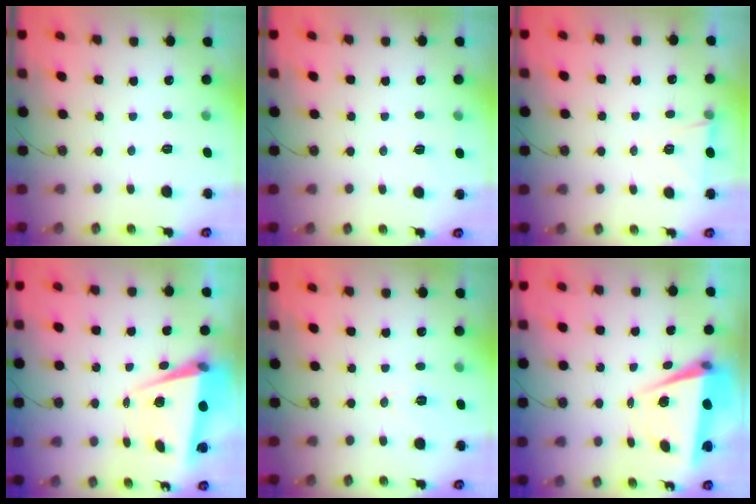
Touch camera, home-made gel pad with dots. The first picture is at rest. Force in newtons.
{"total": 3.9, "press": 1.9, "slide": 3.4}
{"total": 6.8, "press": 4.9, "slide": 4.7}
{"total": 5.8, "press": 4.9, "slide": 3.1}
{"total": 5.9, "press": 3.9, "slide": 4.4}
{"total": 6.0, "press": 4.1, "slide": 4.3}